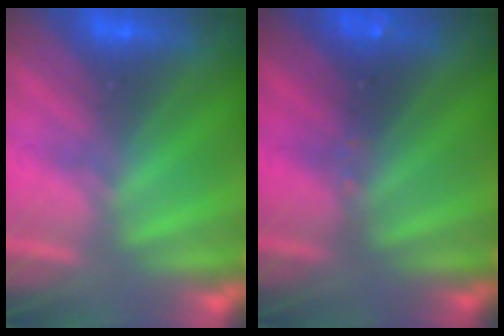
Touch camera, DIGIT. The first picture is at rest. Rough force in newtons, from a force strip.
{"total": 2.4}